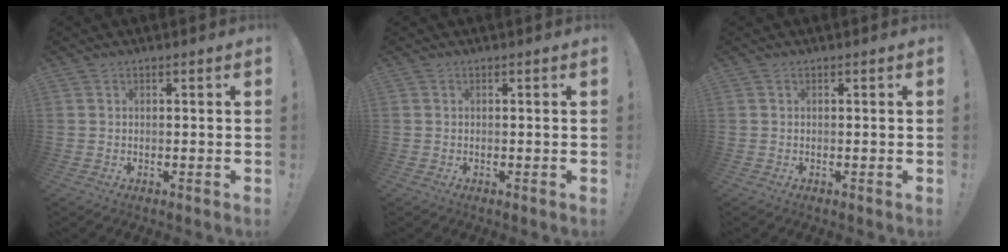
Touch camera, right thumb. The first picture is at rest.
{"total": 0.0}
{"total": 0.0}